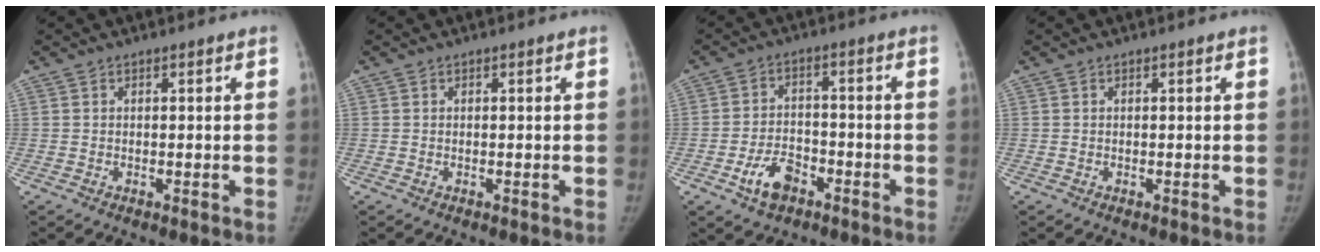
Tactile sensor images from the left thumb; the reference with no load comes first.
{"total": 0.0}
{"total": 7.0, "force": [-3.8, 4.3, 4.1], "torque": [-0.064, 0.025, -0.064]}
{"total": 0.0}